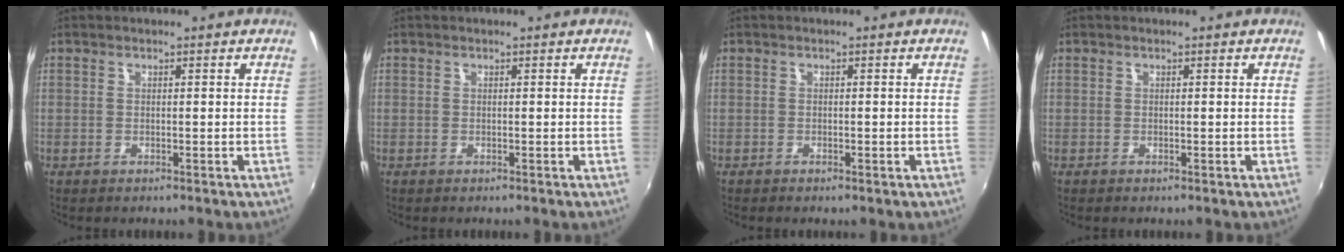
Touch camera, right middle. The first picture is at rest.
{"total": 0.0}
{"total": 0.7, "force": [-0.4, 0.2, 0.5], "torque": [-0.009, -0.003, -0.006]}
{"total": 0.0}